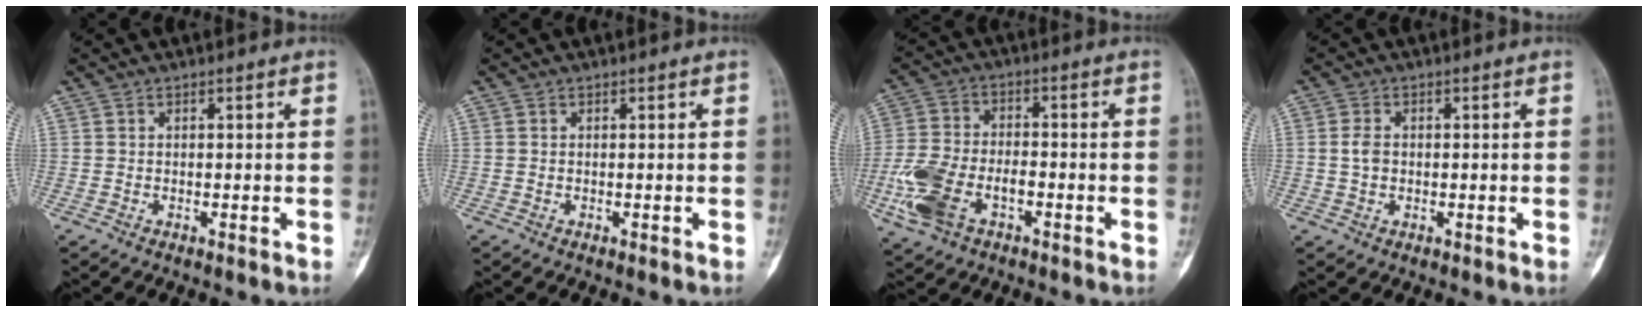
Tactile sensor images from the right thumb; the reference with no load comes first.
{"total": 0.0}
{"total": 12.2, "force": [-4.5, 7.2, 8.8], "torque": [-0.193, 0.022, -0.086]}
{"total": 2.8, "force": [0.2, 2.0, 1.9], "torque": [-0.032, 0.004, 0.001]}